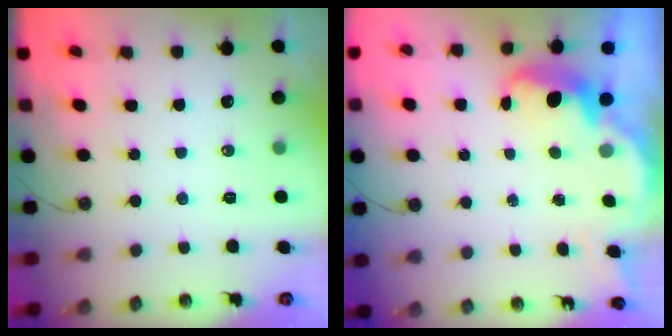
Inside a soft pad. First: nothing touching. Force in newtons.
{"total": 4.0, "press": 4.0, "slide": 0.7}